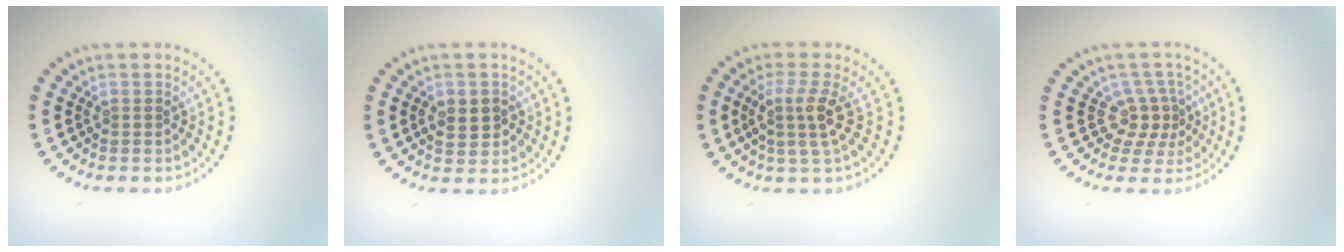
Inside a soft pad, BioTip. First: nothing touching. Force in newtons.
{"total": 2.4, "press": 2.3, "slide": 0.3}
{"total": 3.0, "press": 2.3, "slide": 2.0}
{"total": 2.7, "press": 1.9, "slide": 1.9}